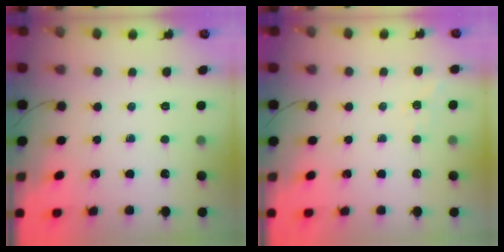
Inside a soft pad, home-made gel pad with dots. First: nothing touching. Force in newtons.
{"total": 2.7, "press": 2.2, "slide": 1.6}